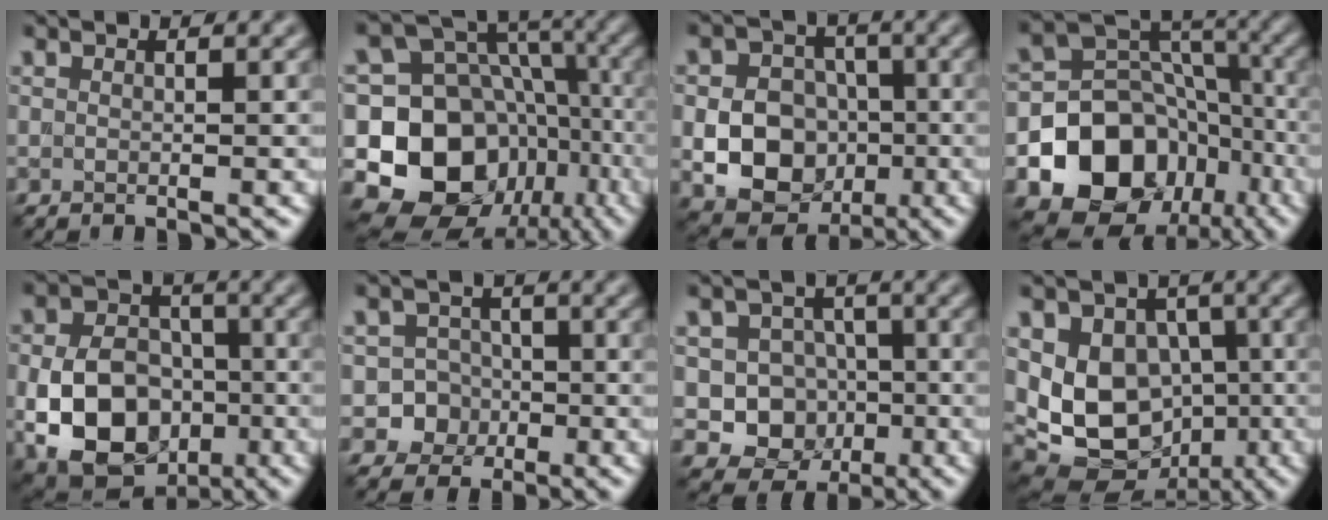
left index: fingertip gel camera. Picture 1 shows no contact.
{"total": 15.9, "force": [-5.3, 12.9, 7.5], "torque": [-0.142, 0.001, -0.083]}
{"total": 10.4, "force": [-2.0, 9.0, 4.9], "torque": [-0.075, -0.010, -0.063]}
{"total": 13.1, "force": [-5.3, 10.6, 5.6], "torque": [-0.112, 0.010, -0.103]}
{"total": 10.7, "force": [-2.9, 7.9, 6.7], "torque": [-0.114, -0.014, -0.062]}
{"total": 5.2, "force": [-1.9, 4.8, 0.7], "torque": [0.020, 0.003, -0.050]}
{"total": 8.2, "force": [-1.9, 7.6, 2.6], "torque": [-0.027, 0.001, -0.051]}
{"total": 11.0, "force": [-0.7, 8.5, 7.0], "torque": [-0.100, -0.006, -0.022]}